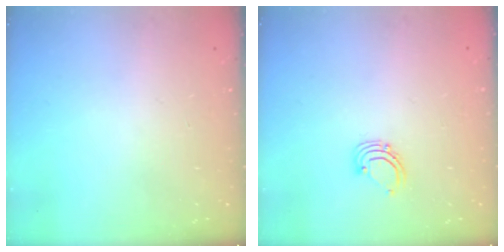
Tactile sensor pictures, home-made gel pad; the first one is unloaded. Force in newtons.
{"total": 2.9, "press": 2.9, "slide": 0.2}